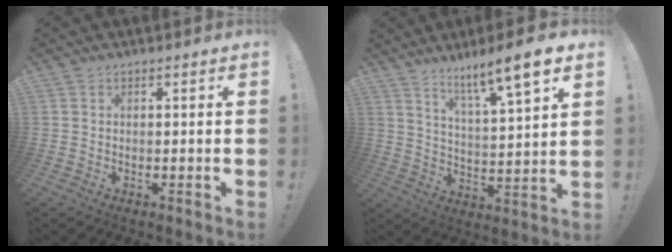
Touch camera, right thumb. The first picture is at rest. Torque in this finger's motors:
{"motor_torque": [0.02, 0.18, 0.06, 0.43, 0.14]}